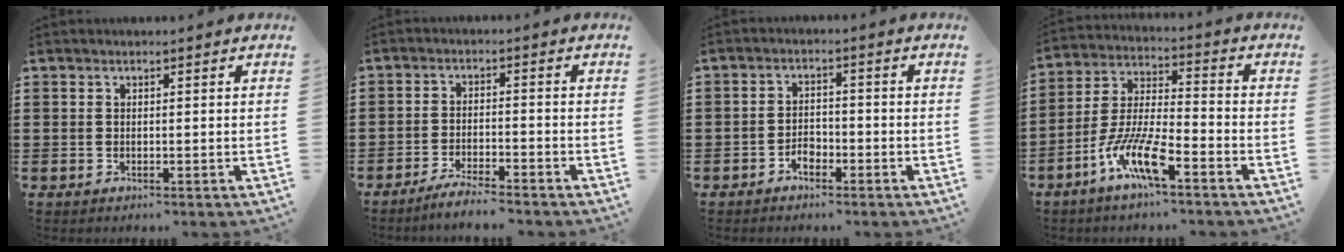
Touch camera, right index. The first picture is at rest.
{"total": 3.6, "force": [-3.4, -0.3, 0.9], "torque": [-0.016, 0.002, -0.069]}
{"total": 2.6, "force": [-1.8, 1.5, 1.2], "torque": [-0.026, 0.004, -0.037]}
{"total": 9.7, "force": [-6.2, 1.8, 7.2], "torque": [-0.167, -0.008, -0.123]}